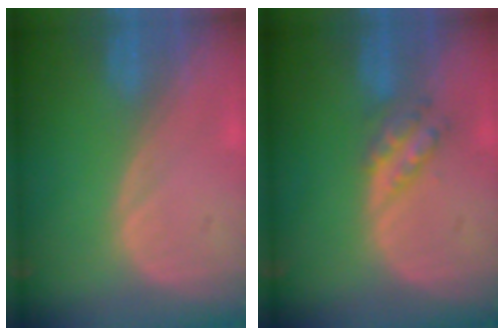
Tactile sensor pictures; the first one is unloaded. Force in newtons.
{"total": 3.7, "press": 3.7, "slide": 0.3}